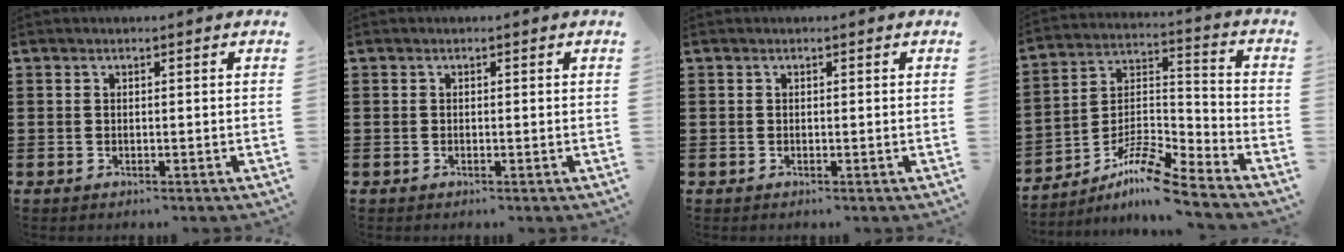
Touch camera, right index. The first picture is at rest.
{"total": 0.0}
{"total": 0.0}
{"total": 9.2, "force": [-7.7, 1.5, 4.8], "torque": [-0.098, 0.005, -0.156]}